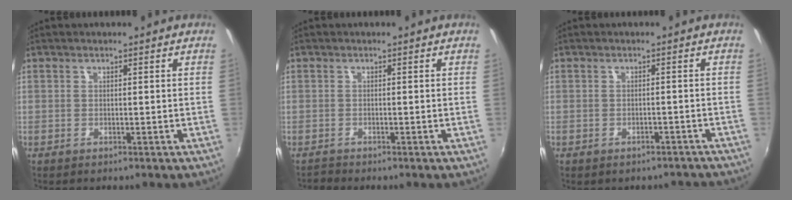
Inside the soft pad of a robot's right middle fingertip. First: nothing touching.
{"total": 0.9, "force": [-0.9, 0.0, -0.1], "torque": [0.002, -0.003, -0.019]}
{"total": 5.7, "force": [-4.9, 2.5, 1.5], "torque": [-0.024, -0.002, -0.048]}